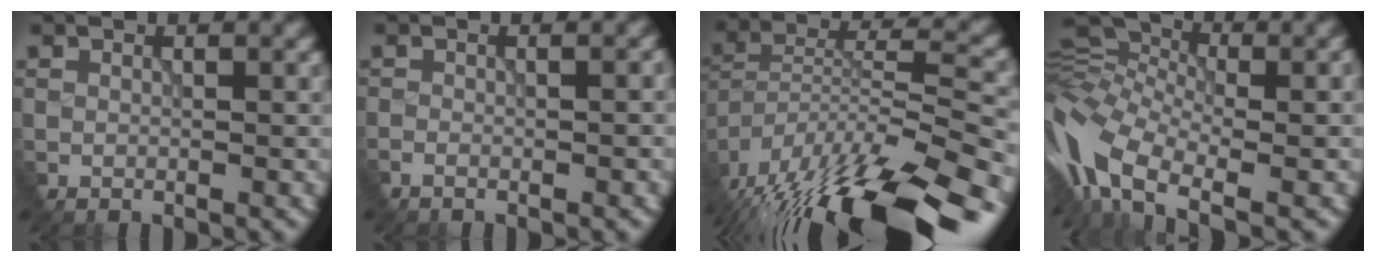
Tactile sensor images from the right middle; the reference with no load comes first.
{"total": 1.8, "force": [-0.3, 0.8, 1.6], "torque": [0.001, 0.009, -0.012]}
{"total": 16.9, "force": [-13.2, 3.7, 9.9], "torque": [-0.181, 0.001, -0.211]}
{"total": 10.8, "force": [-5.0, 5.1, 8.1], "torque": [-0.183, -0.001, -0.108]}